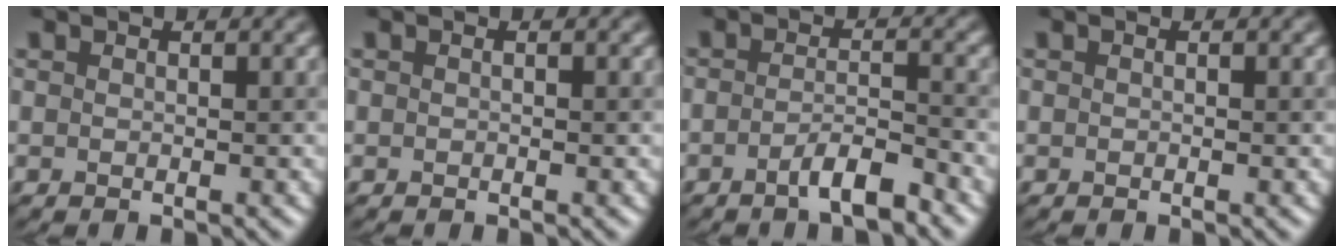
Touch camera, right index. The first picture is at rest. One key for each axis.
{"total": 0.0}
{"total": 3.1, "fx": -2.2, "fy": 0.4, "fz": 2.2, "tx": -0.037, "ty": 0.019, "tz": -0.038}
{"total": 0.0}